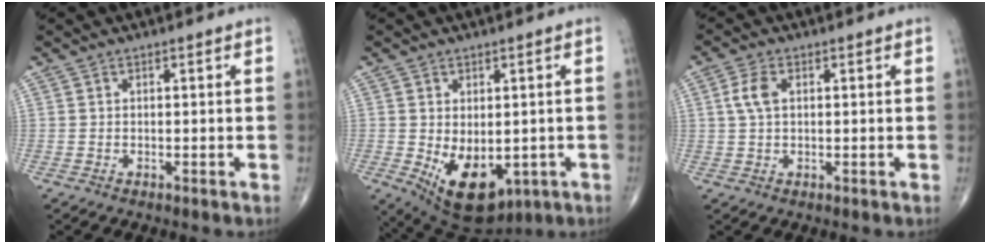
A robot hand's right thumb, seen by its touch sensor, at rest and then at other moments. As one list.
[{"total": 12.1, "force": [-2.8, 7.3, 9.2], "torque": [-0.130, -0.009, -0.018]}, {"total": 4.0, "force": [0.9, 2.2, 3.2], "torque": [-0.077, 0.007, 0.015]}]